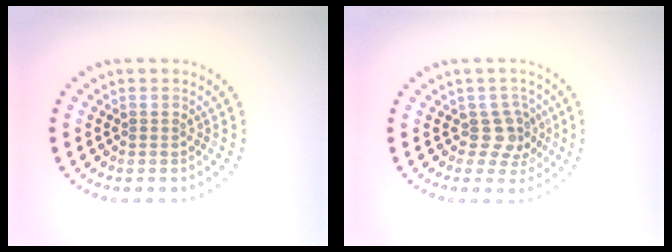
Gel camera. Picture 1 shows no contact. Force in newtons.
{"total": 2.5, "press": 2.2, "slide": 1.2}